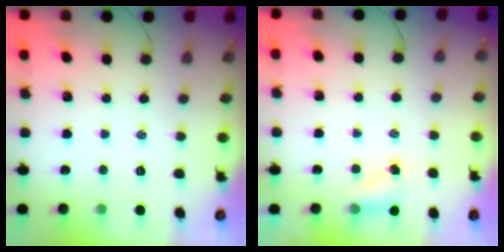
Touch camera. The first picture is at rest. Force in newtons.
{"total": 4.9, "press": 4.8, "slide": 1.2}